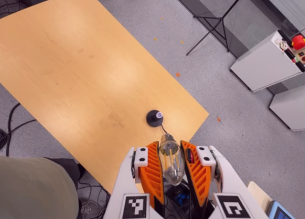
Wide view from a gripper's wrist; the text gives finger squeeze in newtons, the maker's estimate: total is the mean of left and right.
{"total": 20.1, "left": 21.7, "right": 18.6}